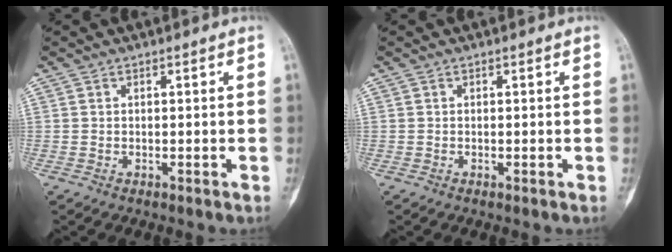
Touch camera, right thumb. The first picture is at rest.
{"total": 0.0}